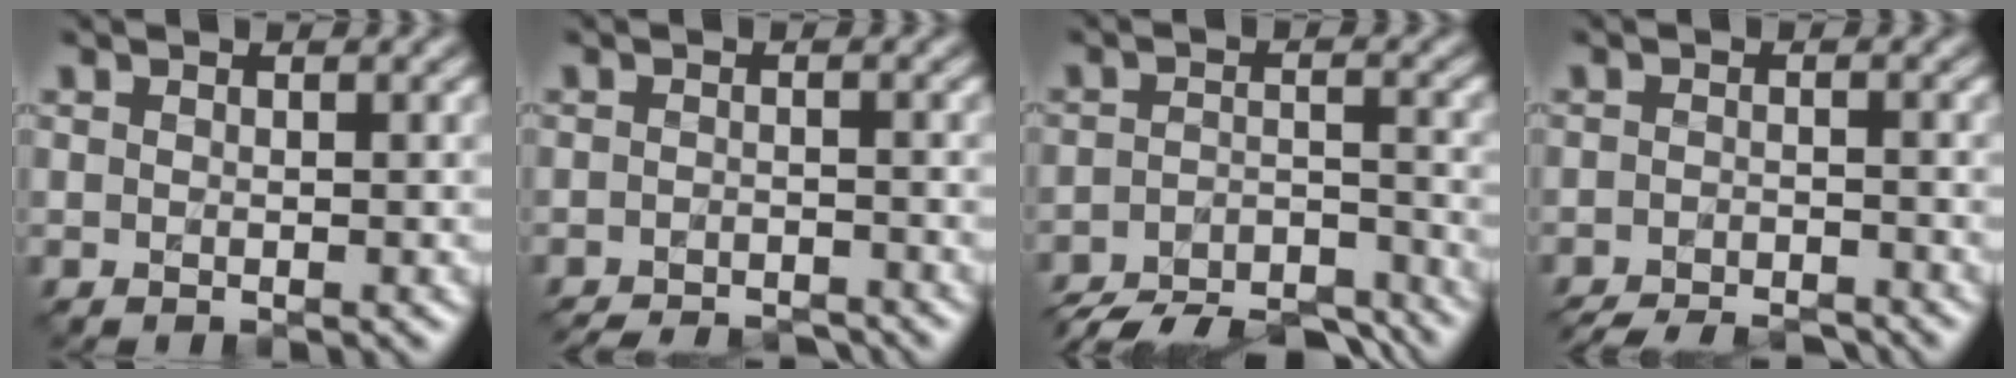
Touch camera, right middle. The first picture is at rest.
{"total": 5.0, "force": [-4.7, 0.8, 1.6], "torque": [-0.017, -0.004, -0.068]}
{"total": 10.2, "force": [-9.2, 2.7, 3.5], "torque": [-0.051, -0.023, -0.137]}
{"total": 6.1, "force": [-5.6, 1.0, 2.3], "torque": [-0.031, -0.014, -0.084]}